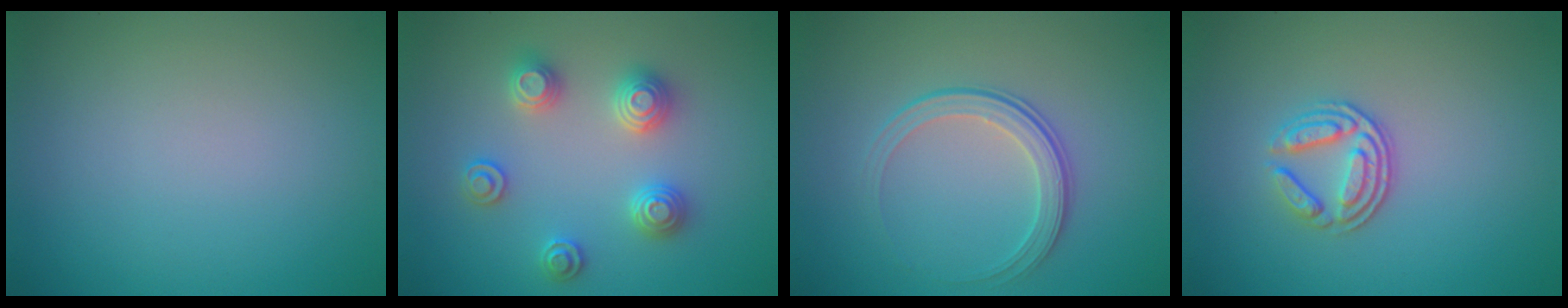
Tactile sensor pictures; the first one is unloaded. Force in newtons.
{"total": 3.2, "press": 3.2, "slide": 0.4}
{"total": 2.5, "press": 1.9, "slide": 1.7}
{"total": 3.2, "press": 2.5, "slide": 1.9}